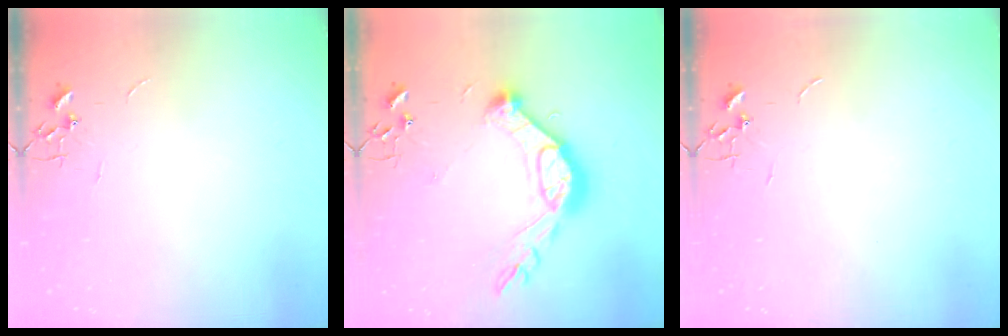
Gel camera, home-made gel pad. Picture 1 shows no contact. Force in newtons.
{"total": 16.0, "press": 15.9, "slide": 1.4}
{"total": 0.0}